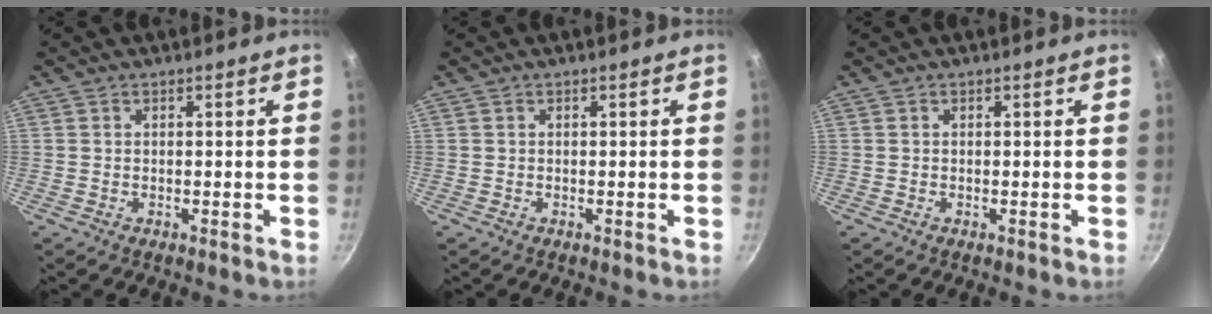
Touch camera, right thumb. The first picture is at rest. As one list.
[{"total": 0.0}, {"total": 0.0}]